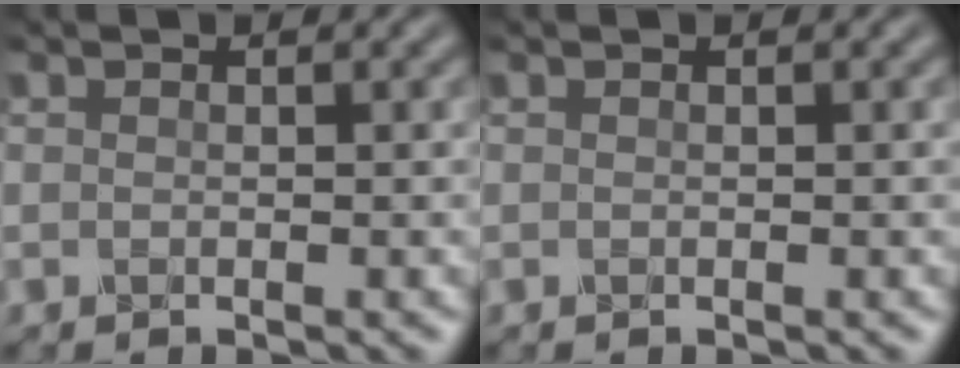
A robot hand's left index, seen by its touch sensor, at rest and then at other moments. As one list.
[{"total": 0.0}]